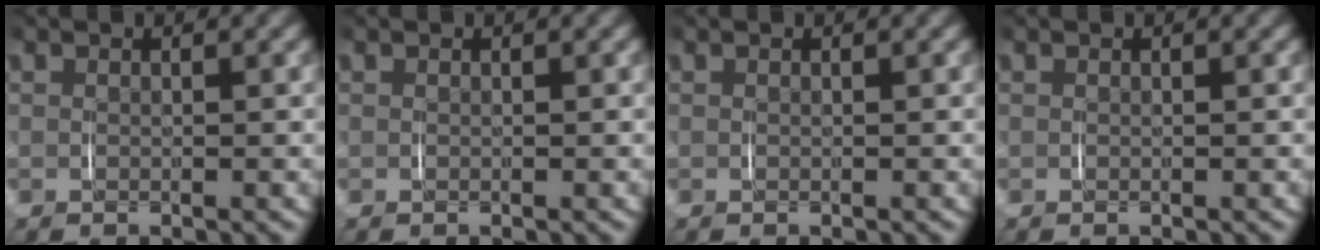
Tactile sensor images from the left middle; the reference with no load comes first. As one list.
[{"total": 0.0}, {"total": 0.0}, {"total": 0.0}]